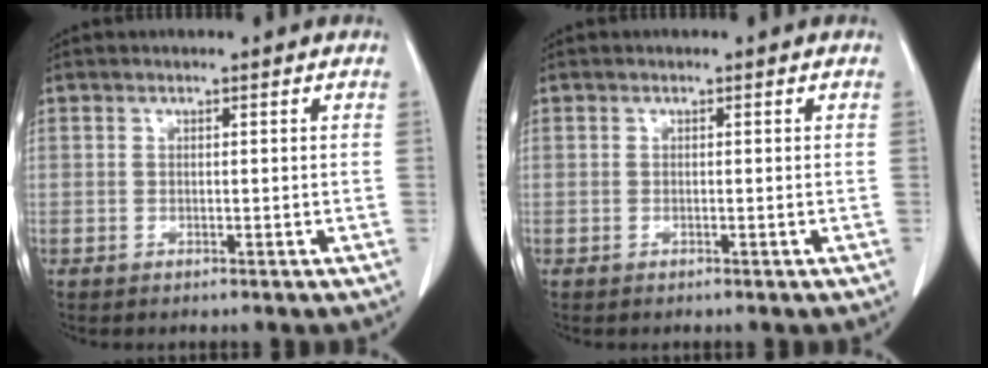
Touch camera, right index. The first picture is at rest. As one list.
[{"total": 0.0}]